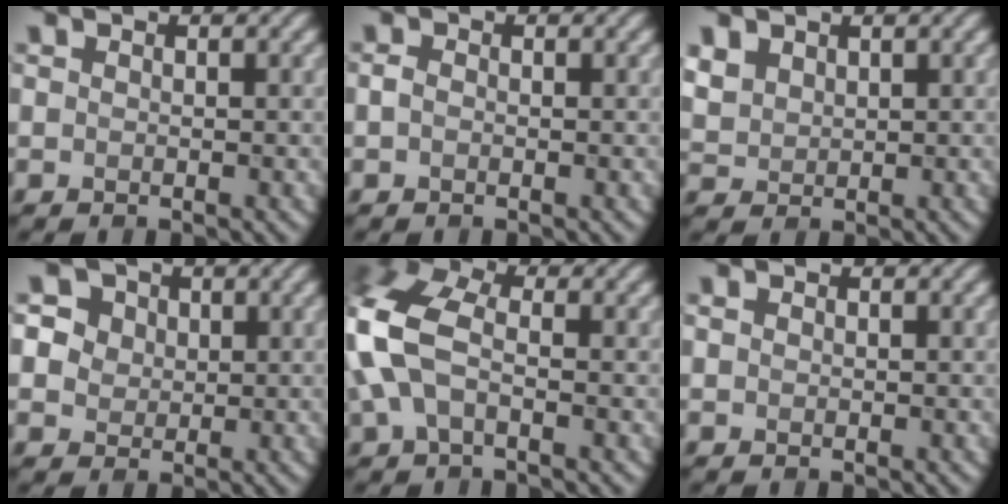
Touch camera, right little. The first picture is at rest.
{"total": 0.8, "force": [-0.5, 0.5, 0.4], "torque": [-0.009, 0.002, -0.010]}
{"total": 2.3, "force": [1.0, 1.8, 1.0], "torque": [-0.037, 0.000, 0.033]}
{"total": 8.4, "force": [3.9, 6.5, 3.5], "torque": [-0.076, 0.031, 0.055]}
{"total": 8.1, "force": [-0.3, 5.0, 6.4], "torque": [-0.185, 0.014, -0.015]}
{"total": 0.5, "force": [-0.2, 0.5, 0.1], "torque": [0.001, 0.003, -0.008]}